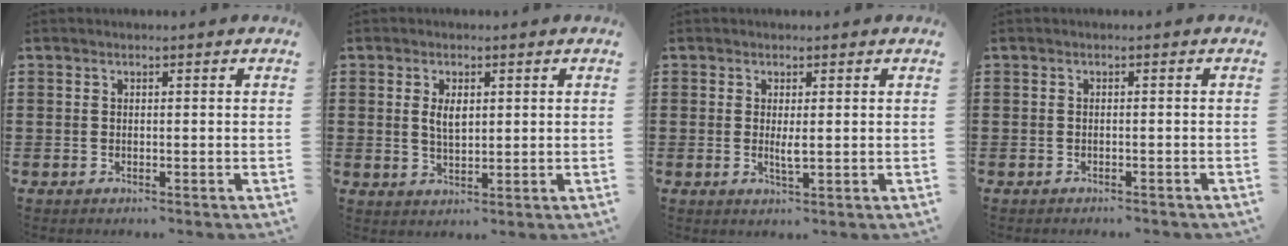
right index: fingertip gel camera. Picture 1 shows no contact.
{"total": 3.3, "force": [0.9, 1.7, 2.7], "torque": [-0.057, 0.008, 0.015]}
{"total": 2.1, "force": [0.1, 0.4, 2.1], "torque": [-0.039, -0.004, 0.002]}
{"total": 0.7, "force": [-0.6, 0.0, 0.3], "torque": [-0.007, -0.002, -0.013]}